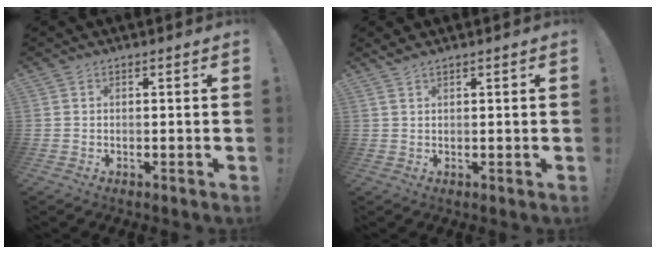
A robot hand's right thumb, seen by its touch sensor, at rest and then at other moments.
{"total": 1.4, "force": [1.2, 0.0, 0.8], "torque": [-0.024, 0.001, 0.024]}